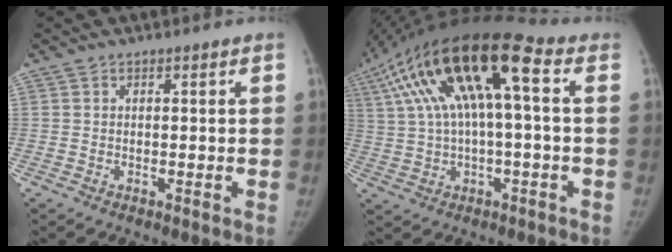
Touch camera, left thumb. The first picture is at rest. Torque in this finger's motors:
{"motor_torque": [2.58, 2.43, 2.77, 0.00, 1.01]}